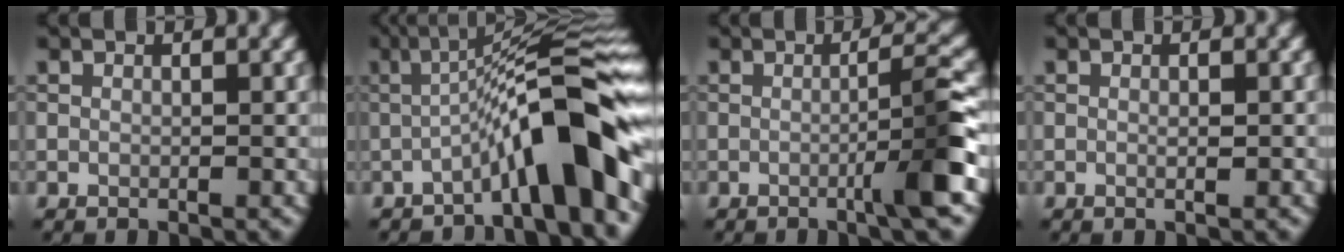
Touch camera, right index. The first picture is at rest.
{"total": 10.0, "force": [-3.0, 1.6, 9.4], "torque": [-0.123, 0.025, -0.060]}
{"total": 4.6, "force": [-1.3, 0.2, 4.4], "torque": [-0.059, 0.014, -0.035]}
{"total": 0.7, "force": [0.0, 0.1, 0.7], "torque": [-0.012, -0.002, 0.000]}